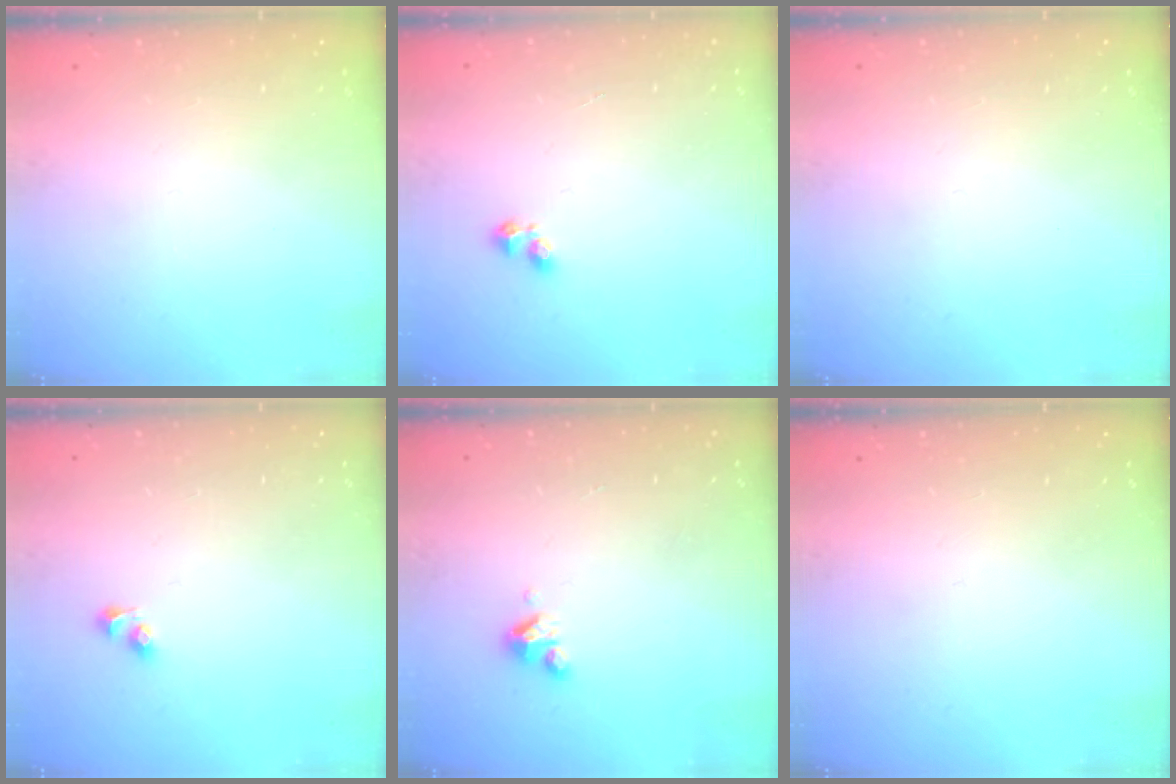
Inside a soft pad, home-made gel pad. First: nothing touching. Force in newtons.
{"total": 2.2, "press": 2.1, "slide": 0.7}
{"total": 0.0}
{"total": 2.7, "press": 2.5, "slide": 1.2}
{"total": 4.4, "press": 4.4, "slide": 0.4}
{"total": 0.0}